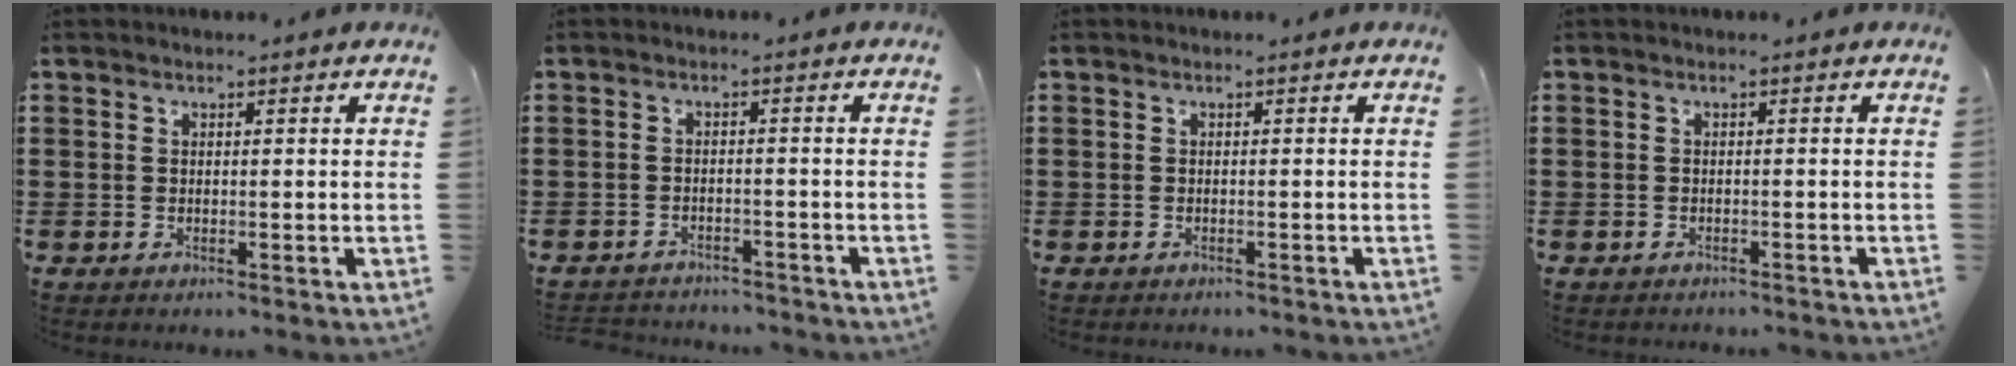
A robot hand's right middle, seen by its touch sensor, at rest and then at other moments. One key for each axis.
{"total": 2.2, "fx": -2.2, "fy": 0.2, "fz": -0.1, "tx": -0.007, "ty": -0.003, "tz": -0.048}
{"total": 0.7, "fx": -0.5, "fy": 0.4, "fz": 0.0, "tx": -0.001, "ty": 0.002, "tz": -0.012}
{"total": 0.9, "fx": -0.9, "fy": 0.3, "fz": -0.1, "tx": 0.000, "ty": 0.003, "tz": -0.020}